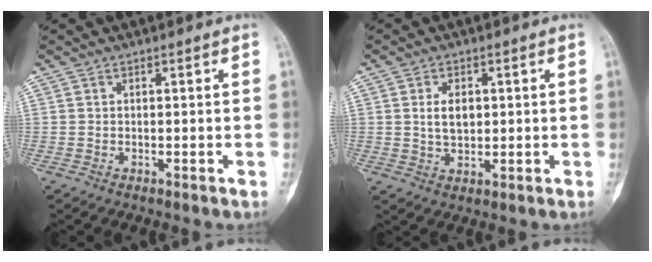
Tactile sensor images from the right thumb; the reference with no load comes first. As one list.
[{"total": 4.5, "force": [0.8, 2.8, 3.4], "torque": [-0.052, -0.004, 0.017]}]